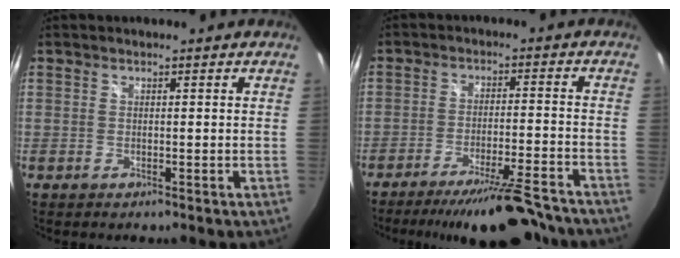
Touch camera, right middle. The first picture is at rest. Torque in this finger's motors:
{"motor_torque": [1.08, -1.06, 0.32, 0.07]}